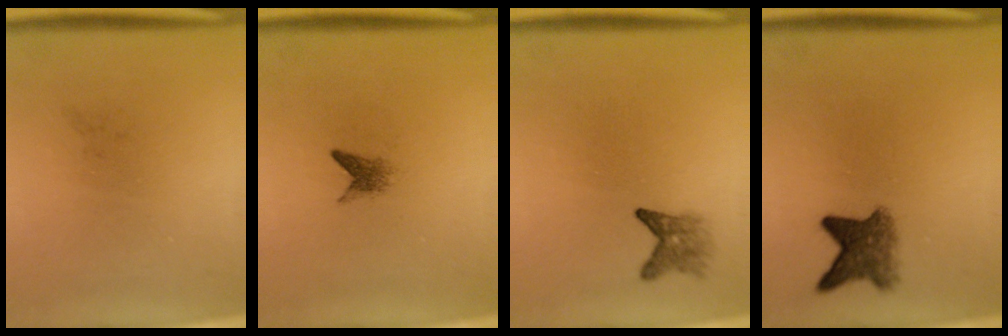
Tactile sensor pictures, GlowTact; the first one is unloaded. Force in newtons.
{"total": 1.5}
{"total": 2.4}
{"total": 4.9}